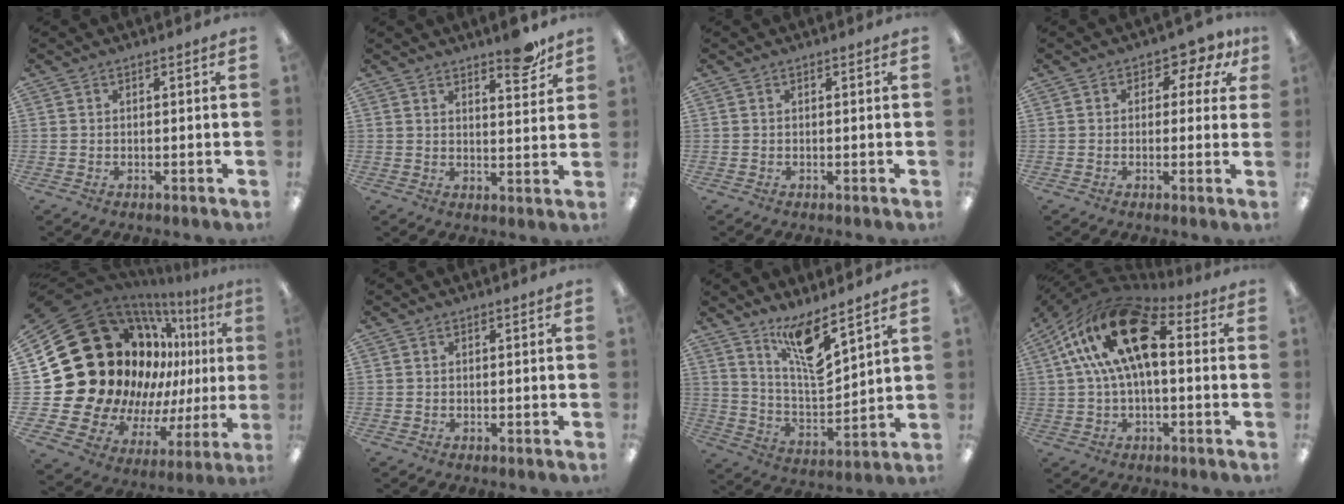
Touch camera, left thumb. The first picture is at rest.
{"total": 7.4, "force": [5.8, 2.2, 4.1], "torque": [-0.038, -0.038, 0.092]}
{"total": 0.0}
{"total": 4.7, "force": [1.8, 3.1, 3.1], "torque": [-0.034, -0.004, 0.025]}
{"total": 31.7, "force": [9.3, 23.9, 18.6], "torque": [-0.311, -0.124, 0.261]}
{"total": 0.0}
{"total": 11.5, "force": [8.6, 2.5, 7.3], "torque": [-0.131, -0.053, 0.149]}
{"total": 21.2, "force": [6.3, 10.2, 17.6], "torque": [-0.324, -0.015, 0.106]}